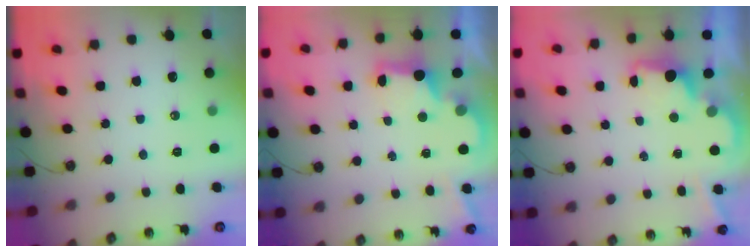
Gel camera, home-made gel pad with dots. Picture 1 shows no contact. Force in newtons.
{"total": 3.0, "press": 2.8, "slide": 0.9}
{"total": 2.1, "press": 1.9, "slide": 0.8}